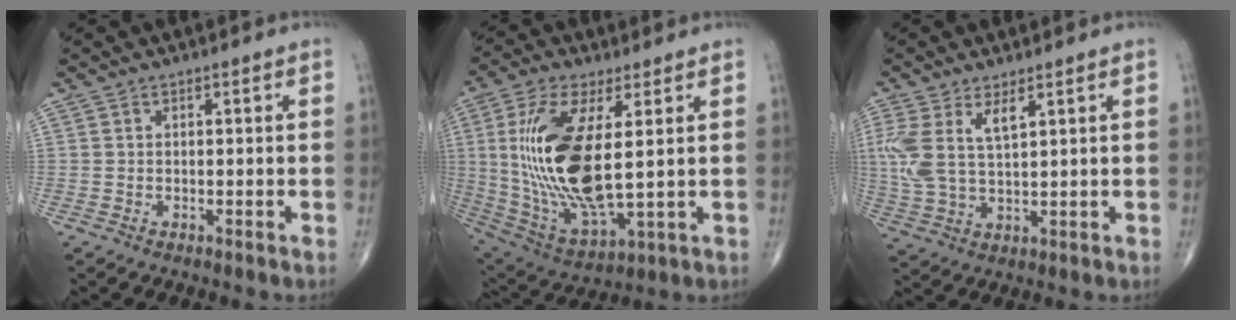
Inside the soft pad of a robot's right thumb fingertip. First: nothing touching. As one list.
[{"total": 20.3, "force": [2.6, 7.7, 18.5], "torque": [-0.390, -0.024, 0.061]}, {"total": 8.6, "force": [3.4, 3.5, 7.1], "torque": [-0.168, -0.006, 0.077]}]